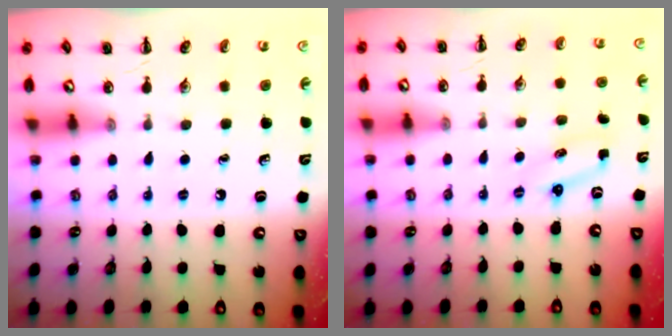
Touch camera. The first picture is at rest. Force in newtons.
{"total": 2.1, "press": 2.0, "slide": 0.6}